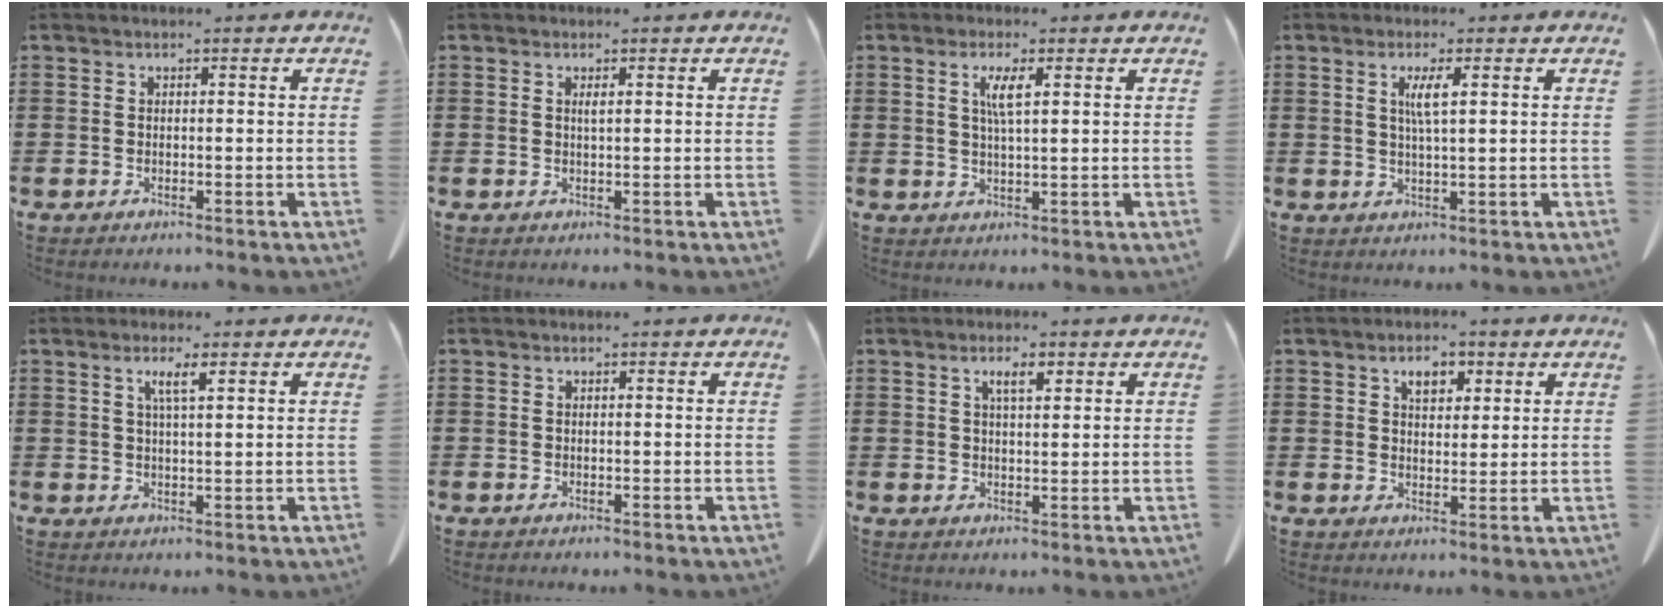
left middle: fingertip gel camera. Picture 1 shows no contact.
{"total": 0.9, "force": [0.3, 0.1, 0.8], "torque": [-0.017, 0.000, 0.007]}
{"total": 3.3, "force": [1.2, 0.5, 3.1], "torque": [-0.065, 0.003, 0.018]}
{"total": 3.2, "force": [1.0, 0.3, 3.0], "torque": [-0.062, 0.001, 0.015]}
{"total": 3.1, "force": [1.4, 0.4, 2.7], "torque": [-0.057, 0.002, 0.023]}
{"total": 0.0}
{"total": 3.1, "force": [1.7, 0.8, 2.5], "torque": [-0.037, 0.000, 0.025]}
{"total": 3.7, "force": [2.1, 2.0, 2.3], "torque": [-0.038, 0.006, 0.032]}